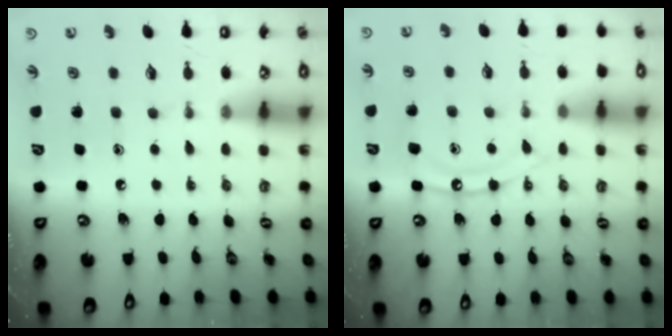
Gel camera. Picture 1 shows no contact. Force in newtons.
{"total": 11.0, "press": 11.0, "slide": 0.9}